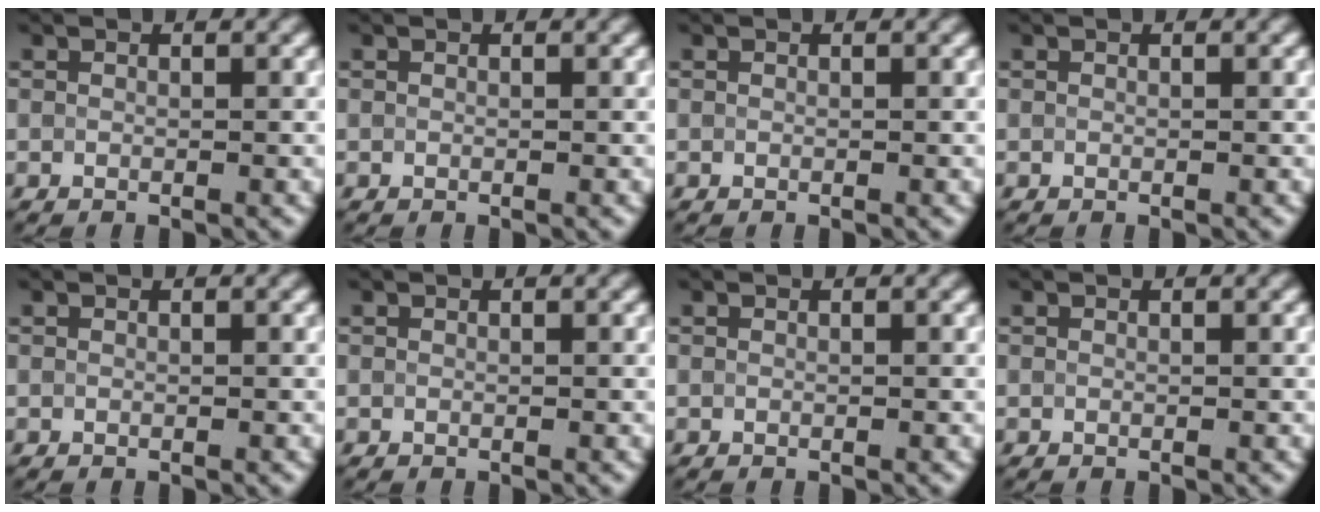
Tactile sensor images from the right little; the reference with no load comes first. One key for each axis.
{"total": 0.0}
{"total": 0.0}
{"total": 0.0}
{"total": 0.0}
{"total": 0.0}
{"total": 0.0}
{"total": 0.0}